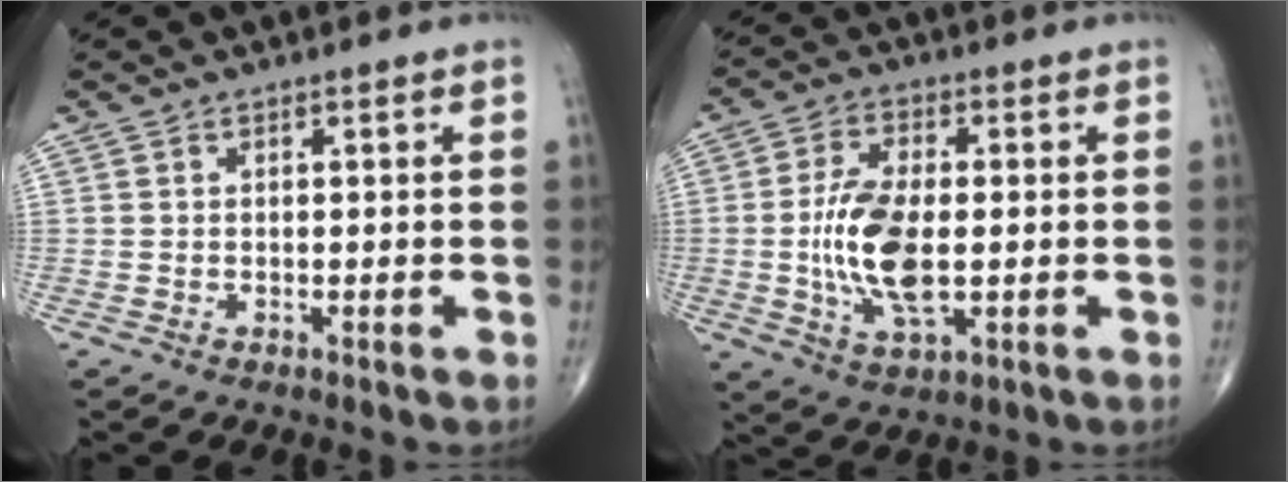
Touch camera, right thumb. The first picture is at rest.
{"total": 12.2, "force": [-1.0, 5.6, 10.8], "torque": [-0.213, -0.004, -0.018]}